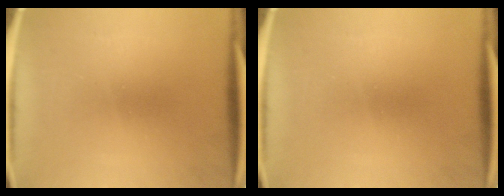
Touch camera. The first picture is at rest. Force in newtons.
{"total": 0.0}